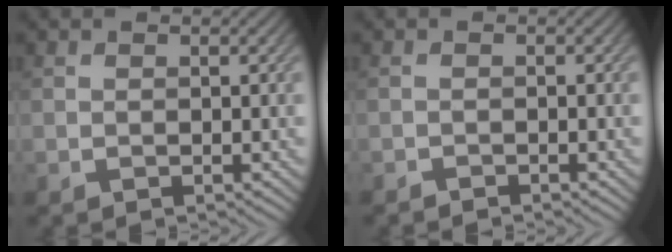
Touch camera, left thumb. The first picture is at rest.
{"total": 0.8, "force": [-0.8, 0.0, 0.1], "torque": [0.000, -0.001, -0.016]}